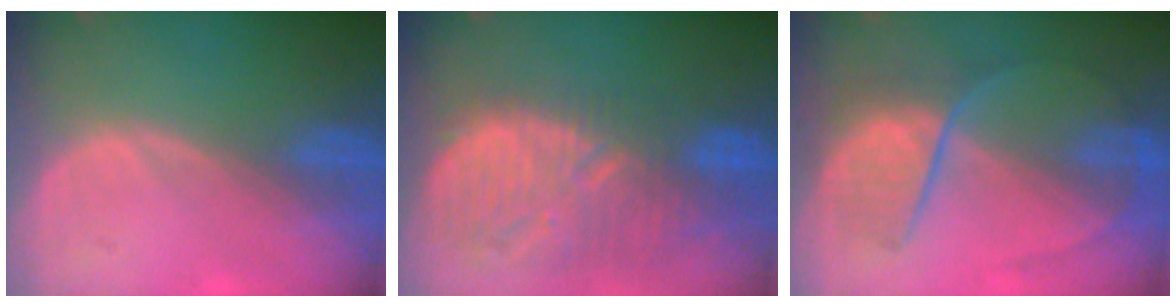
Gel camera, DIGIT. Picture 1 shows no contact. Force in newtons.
{"total": 12.8, "press": 11.3, "slide": 6.2}
{"total": 7.1, "press": 6.7, "slide": 2.5}